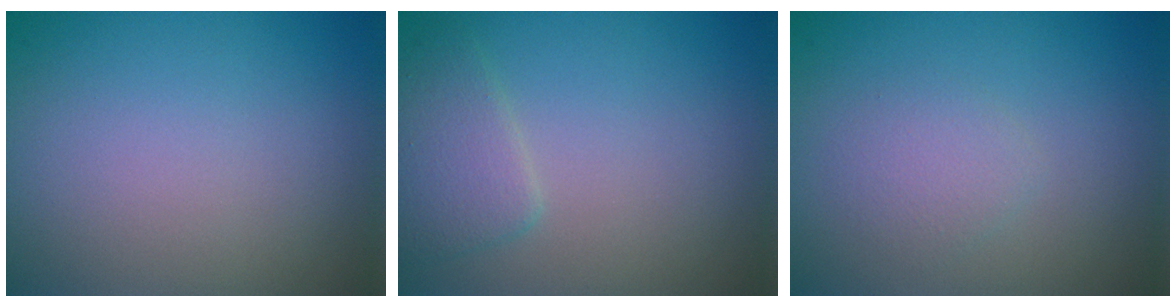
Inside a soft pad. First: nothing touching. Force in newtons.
{"total": 2.4, "press": 2.4, "slide": 0.1}
{"total": 1.4, "press": 1.4, "slide": 0.0}